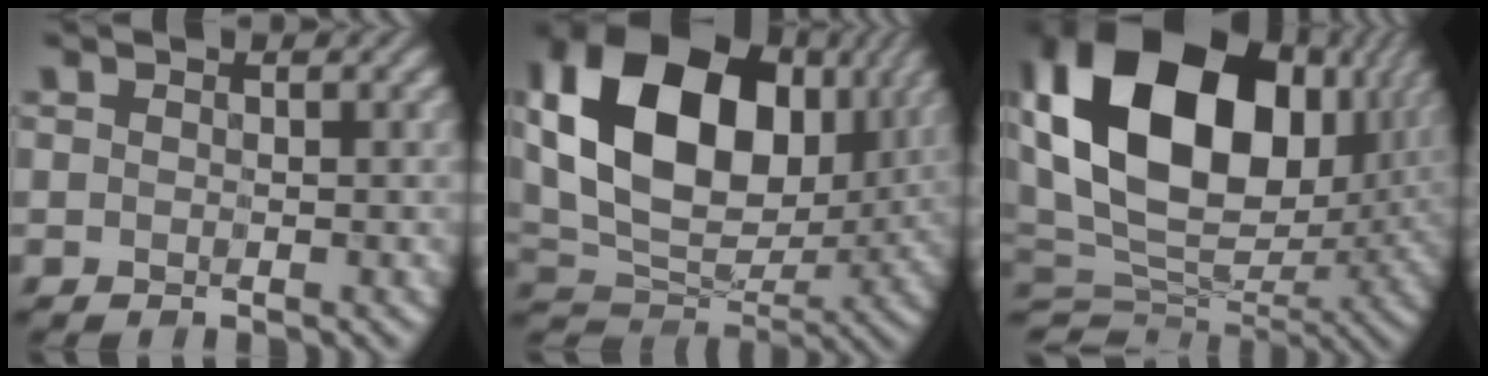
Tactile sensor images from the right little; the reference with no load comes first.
{"total": 16.0, "force": [3.7, 11.1, 11.0], "torque": [-0.214, 0.016, 0.073]}
{"total": 19.9, "force": [5.0, 13.4, 13.8], "torque": [-0.271, 0.011, 0.103]}